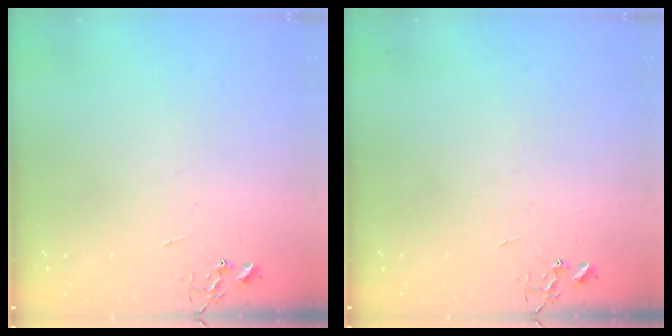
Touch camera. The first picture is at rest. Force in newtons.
{"total": 0.0}